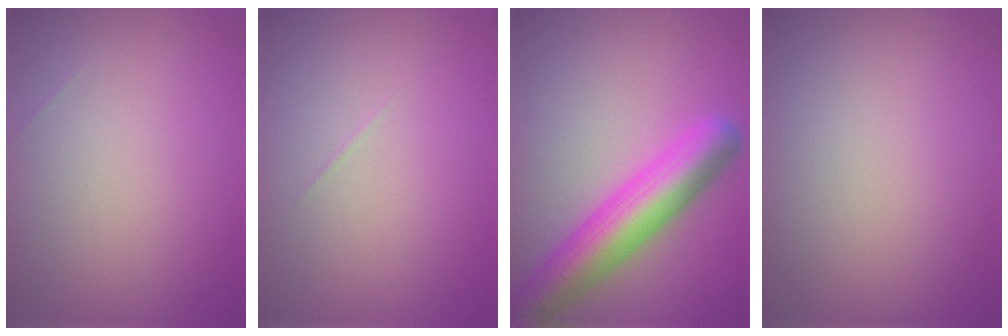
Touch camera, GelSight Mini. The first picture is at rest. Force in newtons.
{"total": 0.0}
{"total": 7.6, "press": 7.6, "slide": 0.4}
{"total": 0.0}